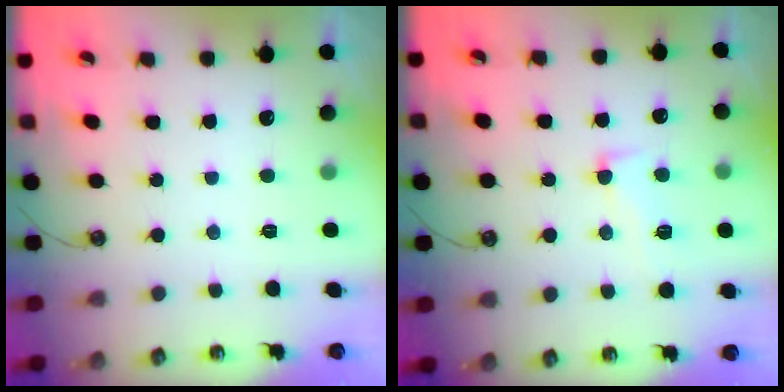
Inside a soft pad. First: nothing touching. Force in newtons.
{"total": 2.1, "press": 1.2, "slide": 1.8}